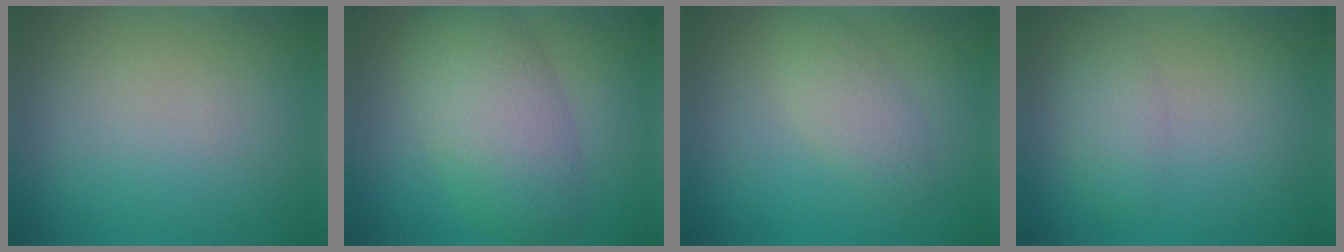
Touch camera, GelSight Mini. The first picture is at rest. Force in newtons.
{"total": 7.2, "press": 7.2, "slide": 0.4}
{"total": 2.7, "press": 2.6, "slide": 0.1}
{"total": 2.2, "press": 2.2, "slide": 0.1}